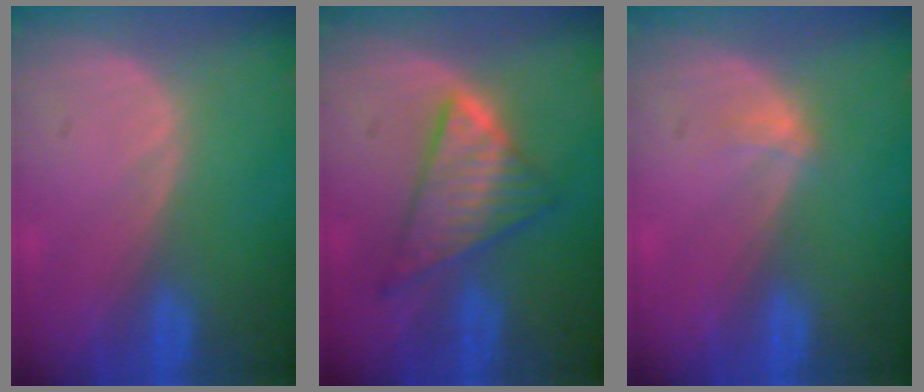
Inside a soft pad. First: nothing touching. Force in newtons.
{"total": 7.0, "press": 7.0, "slide": 0.2}
{"total": 1.3, "press": 0.9, "slide": 0.9}